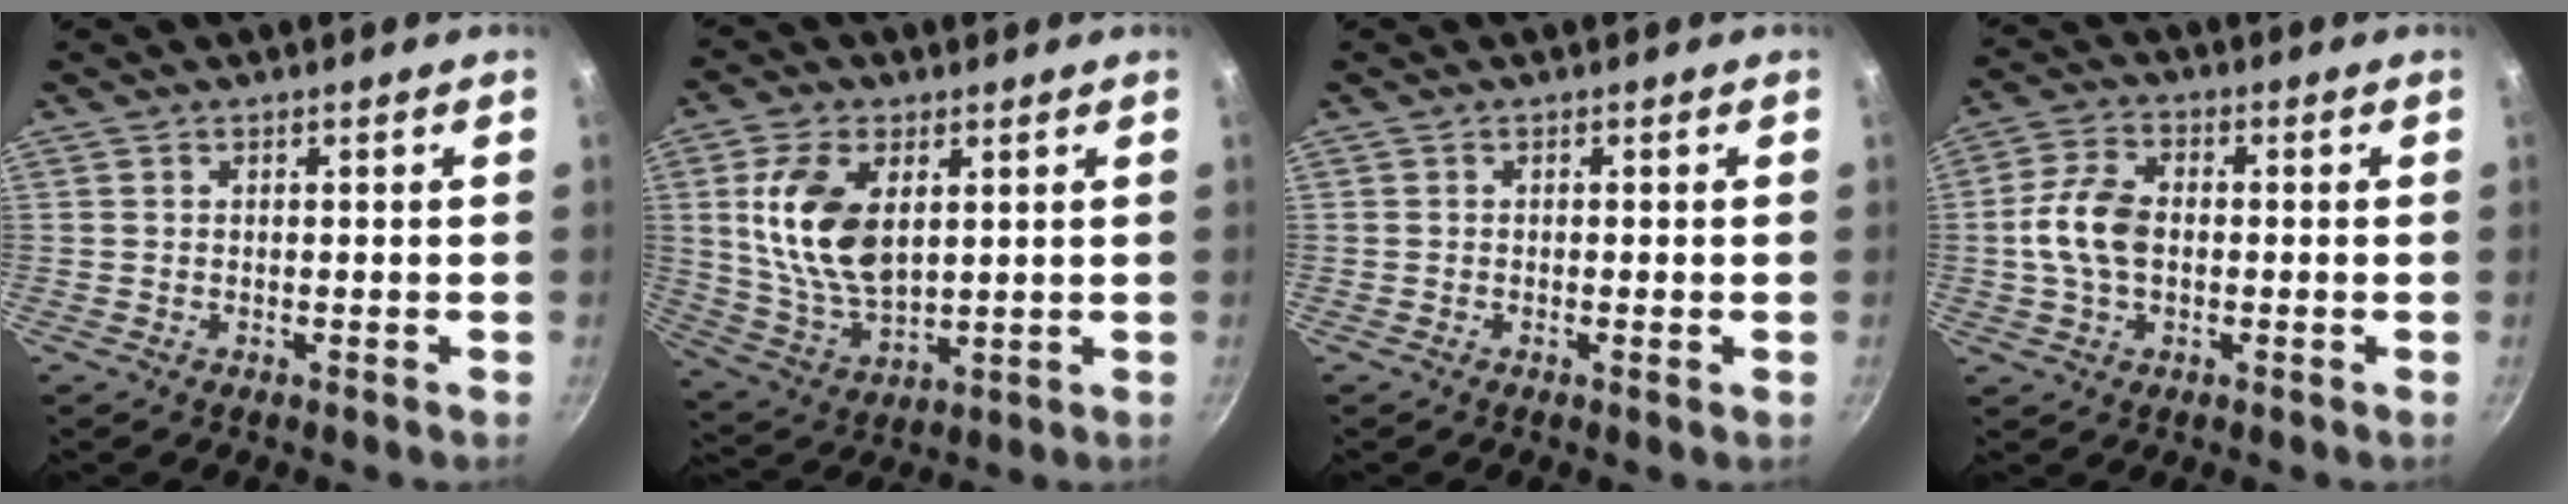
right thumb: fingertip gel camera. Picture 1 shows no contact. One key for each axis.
{"total": 14.2, "fx": 3.3, "fy": 8.2, "fz": 11.1, "tx": -0.200, "ty": -0.018, "tz": 0.074}
{"total": 0.8, "fx": -0.3, "fy": 0.0, "fz": 0.7, "tx": -0.016, "ty": -0.001, "tz": -0.005}
{"total": 8.8, "fx": -0.5, "fy": 5.7, "fz": 6.7, "tx": -0.128, "ty": 0.023, "tz": -0.015}